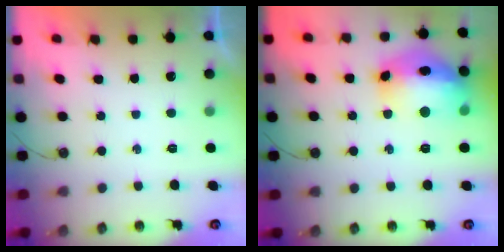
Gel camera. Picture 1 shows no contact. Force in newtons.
{"total": 19.3, "press": 19.2, "slide": 1.7}